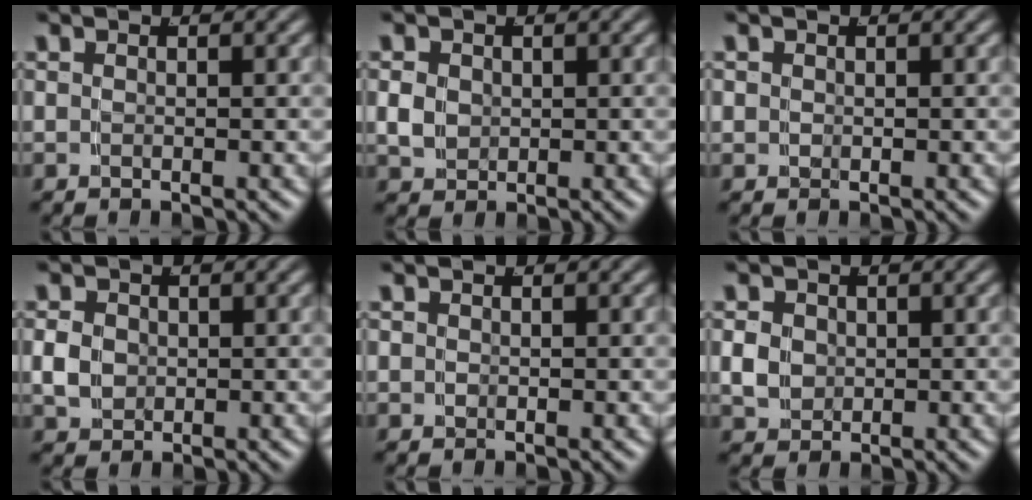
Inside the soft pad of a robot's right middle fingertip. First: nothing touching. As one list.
[{"total": 2.4, "force": [0.1, 2.0, 1.2], "torque": [-0.027, -0.004, 0.006]}, {"total": 1.0, "force": [0.0, 1.0, 0.3], "torque": [-0.011, -0.004, 0.000]}, {"total": 2.6, "force": [-0.1, 2.2, 1.4], "torque": [-0.030, -0.002, 0.001]}, {"total": 0.8, "force": [-0.1, 0.7, 0.2], "torque": [-0.009, -0.005, -0.003]}, {"total": 2.9, "force": [0.1, 2.5, 1.4], "torque": [-0.029, -0.005, 0.005]}]